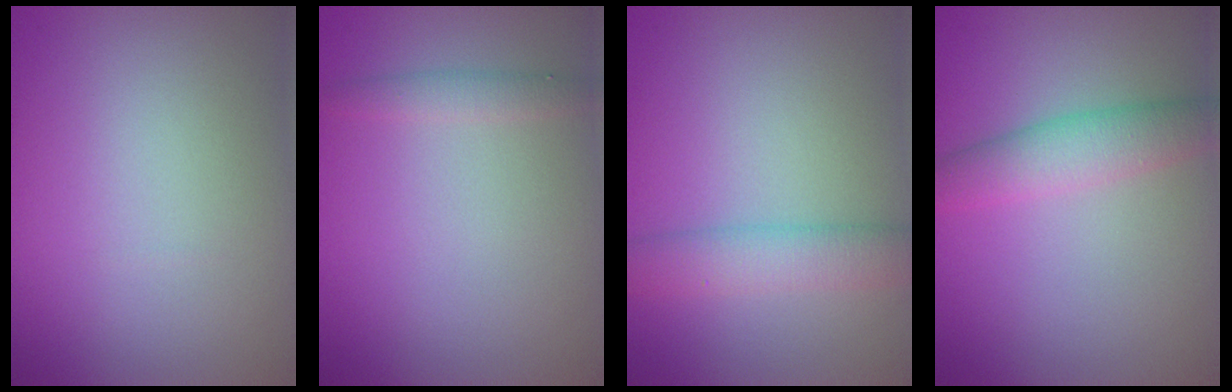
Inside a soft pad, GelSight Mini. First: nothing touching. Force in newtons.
{"total": 1.2, "press": 1.2, "slide": 0.0}
{"total": 3.7, "press": 3.7, "slide": 0.2}
{"total": 3.3, "press": 3.3, "slide": 0.0}